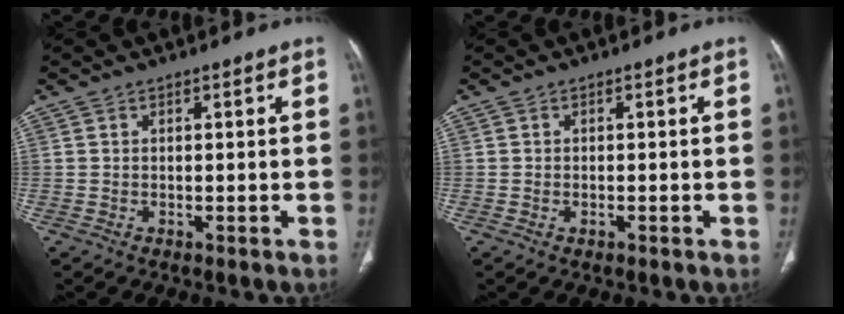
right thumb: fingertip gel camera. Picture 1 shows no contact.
{"total": 0.8, "force": [-0.3, 0.5, 0.6], "torque": [-0.013, 0.004, -0.003]}